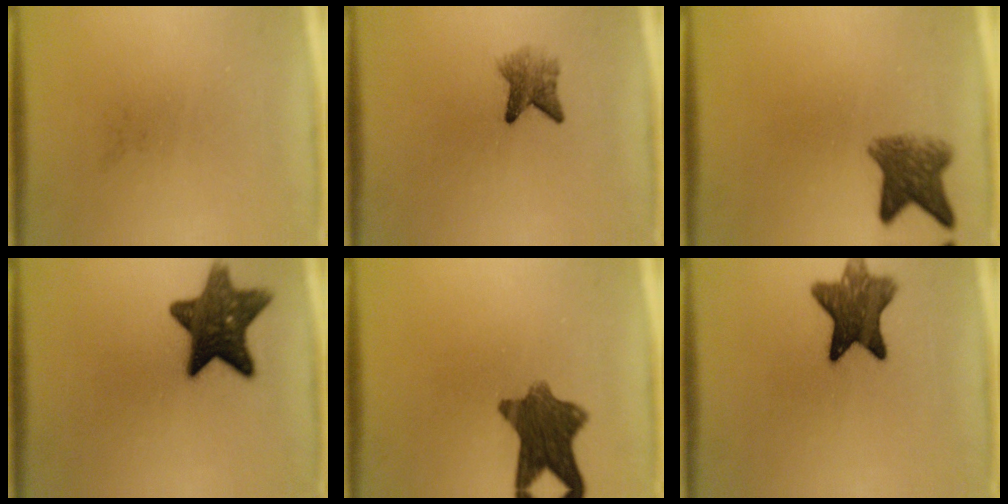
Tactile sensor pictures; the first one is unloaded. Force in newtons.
{"total": 3.6}
{"total": 5.8}
{"total": 12.0}
{"total": 9.5}
{"total": 9.5}